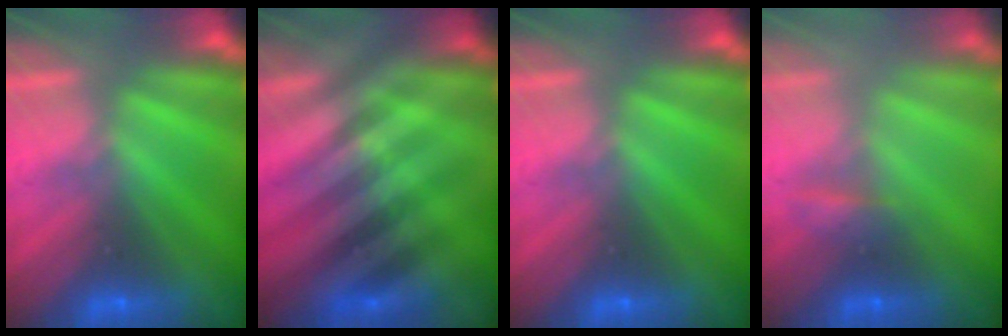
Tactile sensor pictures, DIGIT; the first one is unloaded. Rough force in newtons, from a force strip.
{"total": 2.6}
{"total": 0.0}
{"total": 2.2}